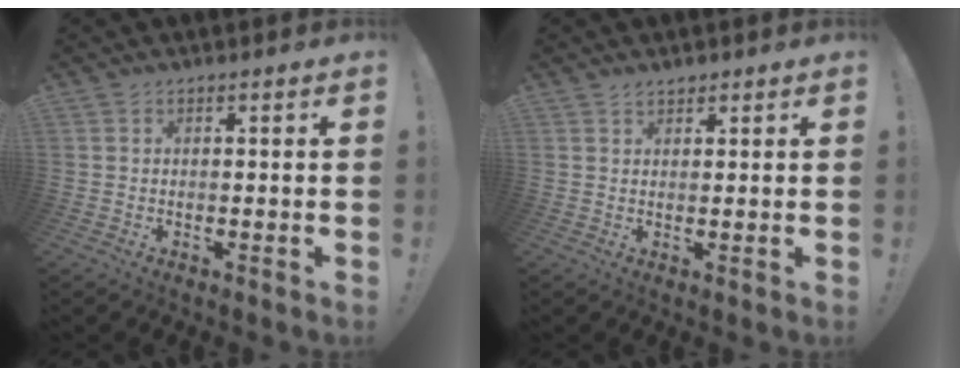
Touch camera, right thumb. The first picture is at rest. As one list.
[{"total": 1.7, "force": [1.4, 0.7, 0.6], "torque": [-0.001, -0.009, 0.024]}]